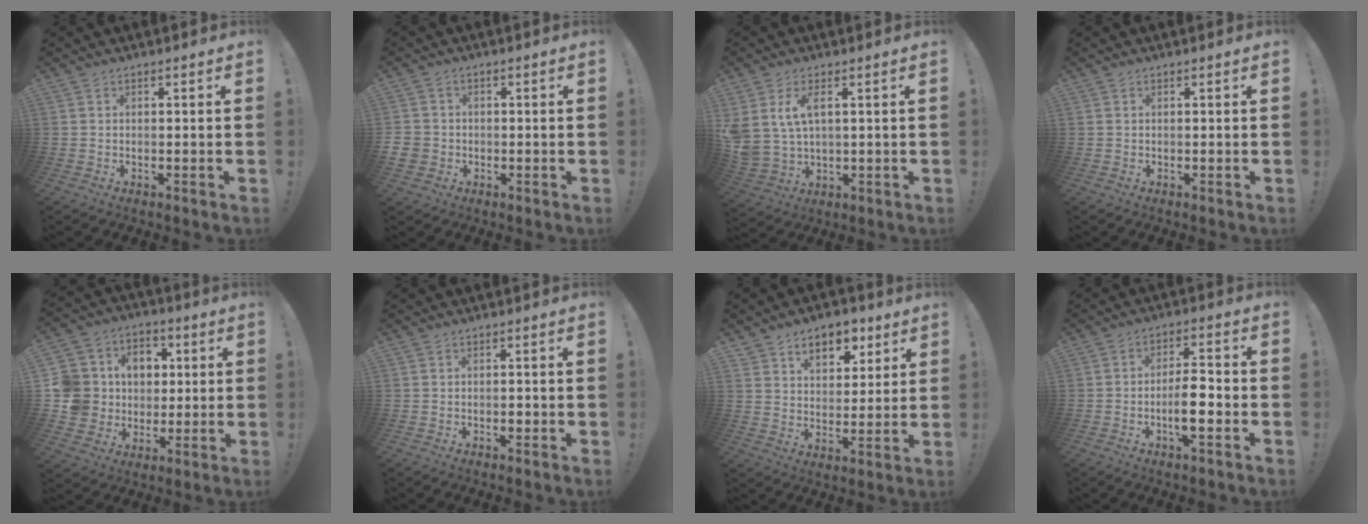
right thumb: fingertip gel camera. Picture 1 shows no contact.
{"total": 4.3, "force": [-0.9, 4.0, 1.2], "torque": [-0.037, 0.006, -0.016]}
{"total": 8.1, "force": [3.6, 4.4, 5.8], "torque": [-0.121, -0.014, 0.071]}
{"total": 0.0}
{"total": 13.6, "force": [1.0, 13.0, 4.0], "torque": [-0.068, 0.004, 0.051]}
{"total": 1.4, "force": [-0.7, 0.9, 0.8], "torque": [-0.003, -0.003, -0.015]}
{"total": 10.1, "force": [5.9, 6.7, 4.8], "torque": [-0.070, -0.028, 0.111]}
{"total": 9.0, "force": [-2.9, 2.6, 8.1], "torque": [-0.142, 0.006, -0.056]}